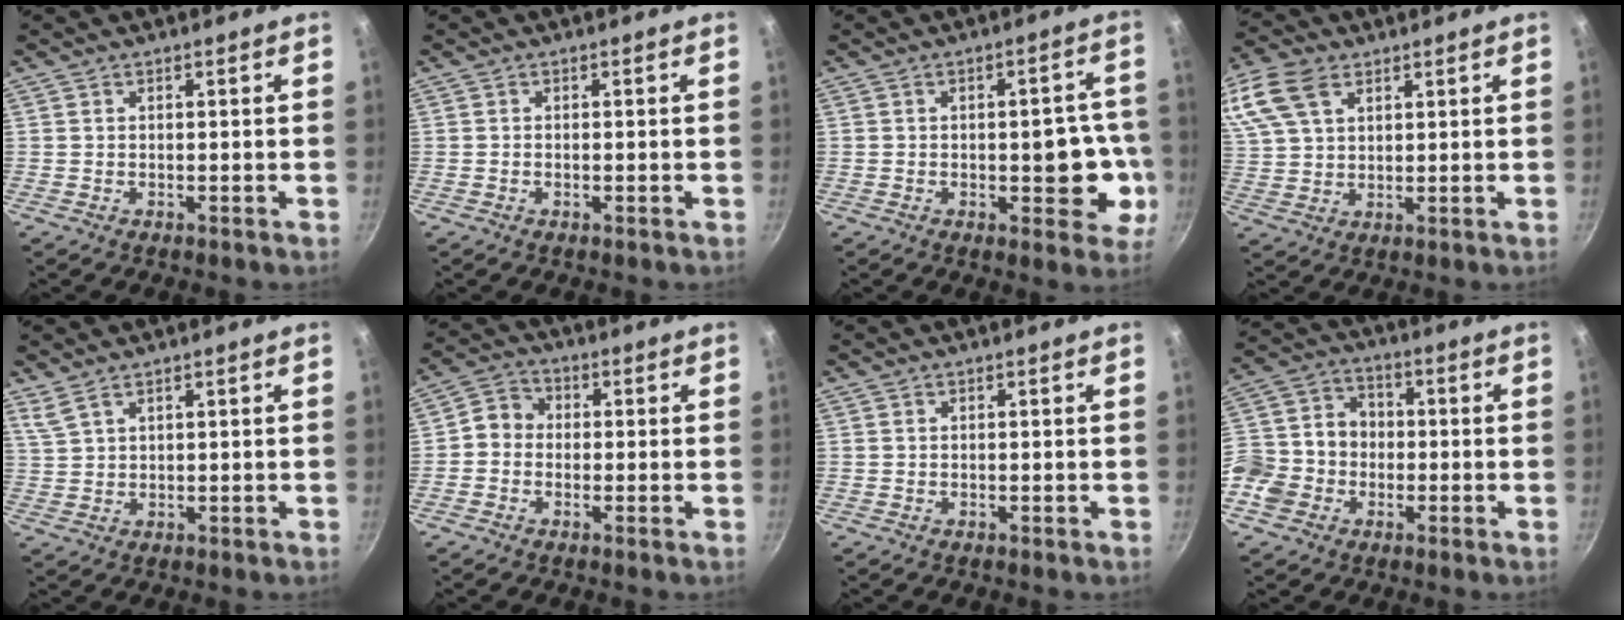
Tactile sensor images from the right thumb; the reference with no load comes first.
{"total": 0.5, "force": [-0.2, 0.3, 0.4], "torque": [-0.006, 0.003, -0.005]}
{"total": 11.0, "force": [-2.1, 5.4, 9.4], "torque": [-0.067, 0.012, -0.028]}
{"total": 15.6, "force": [7.7, 10.0, 9.3], "torque": [-0.216, 0.024, 0.153]}
{"total": 2.9, "force": [2.2, 1.0, 1.7], "torque": [-0.038, -0.007, 0.053]}
{"total": 4.6, "force": [-0.6, 4.1, 2.1], "torque": [-0.016, 0.016, -0.031]}
{"total": 0.0}
{"total": 13.0, "force": [-3.6, 11.0, 6.1], "torque": [-0.094, 0.041, -0.079]}